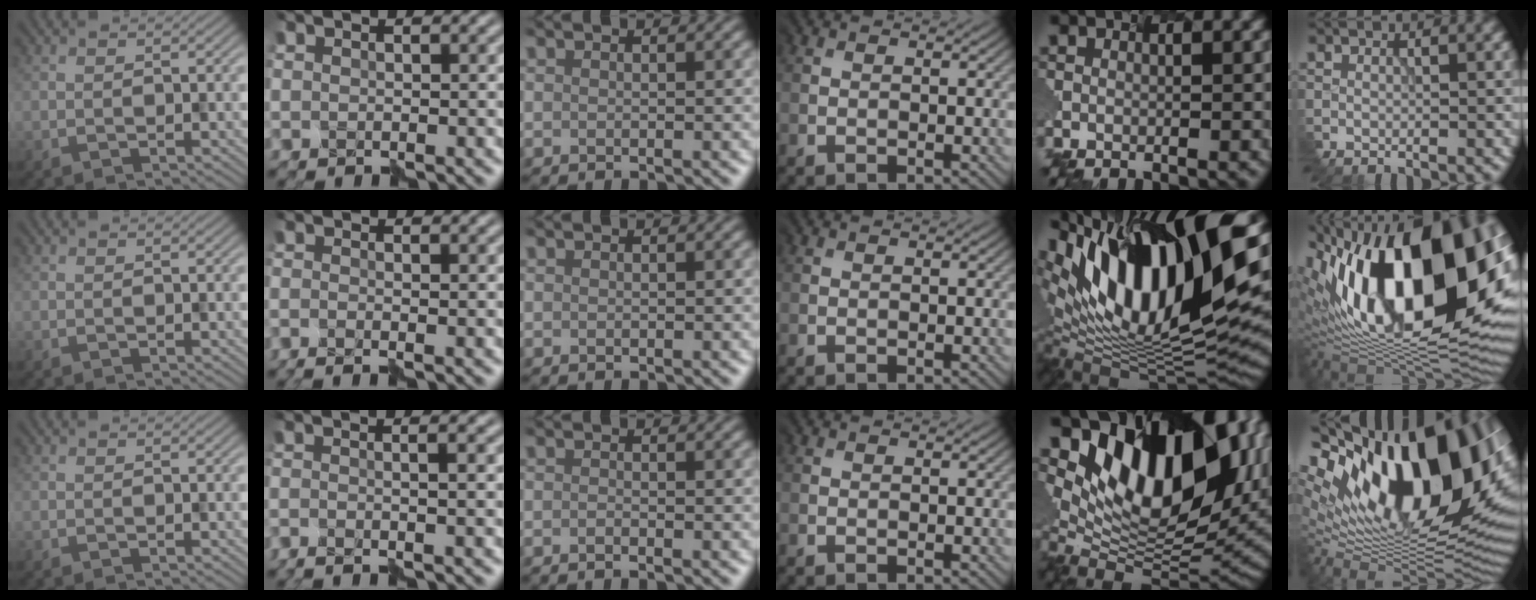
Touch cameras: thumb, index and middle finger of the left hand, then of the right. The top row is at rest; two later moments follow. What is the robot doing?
{"motion": "assemble", "object": "hinged jar"}